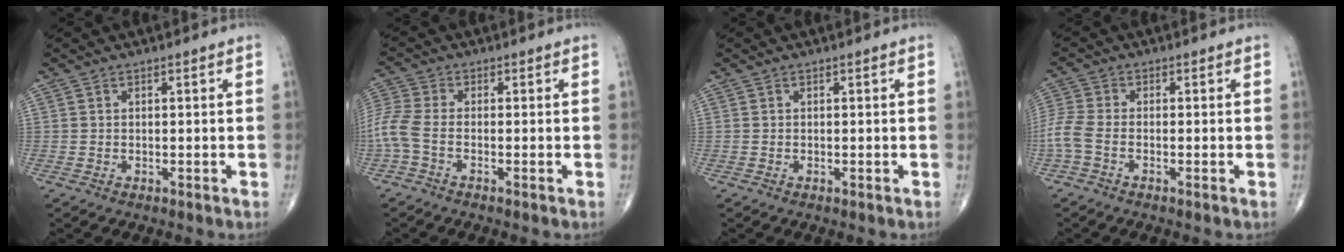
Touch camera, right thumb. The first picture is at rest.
{"total": 6.1, "force": [-2.2, 2.4, 5.2], "torque": [-0.152, 0.015, -0.057]}
{"total": 0.0}
{"total": 4.8, "force": [-1.9, 2.1, 3.9], "torque": [-0.113, 0.008, -0.052]}